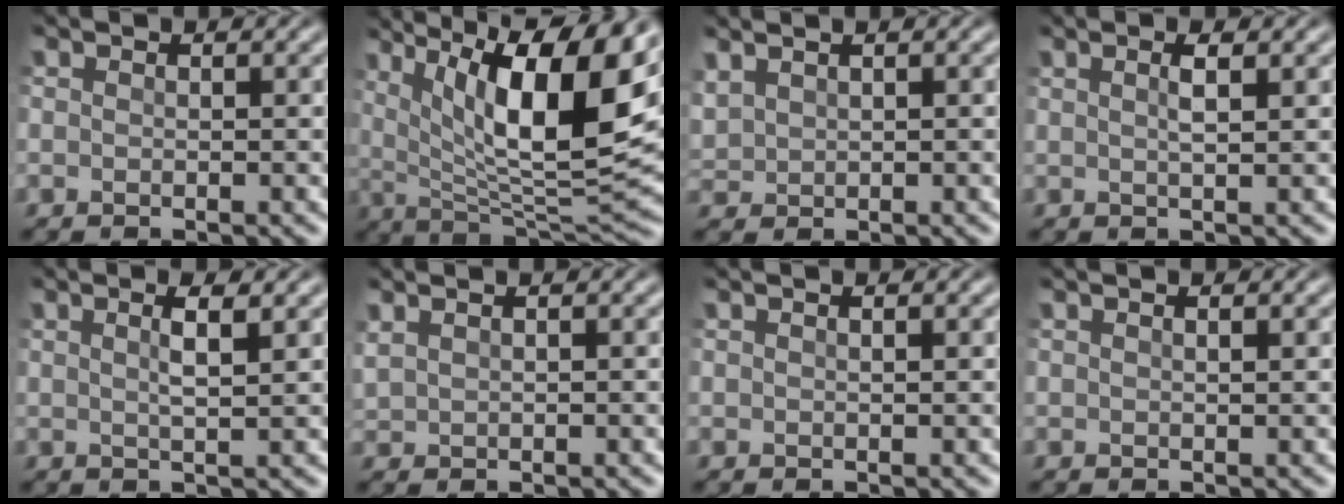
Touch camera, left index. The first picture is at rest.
{"total": 14.0, "force": [5.1, 4.3, 12.3], "torque": [-0.203, -0.005, 0.088]}
{"total": 1.6, "force": [1.2, 0.9, 0.6], "torque": [-0.022, 0.006, 0.030]}
{"total": 1.7, "force": [0.6, 0.4, 1.5], "torque": [-0.024, 0.005, 0.007]}
{"total": 2.5, "force": [1.0, 0.6, 2.2], "torque": [-0.031, 0.005, 0.012]}
{"total": 1.2, "force": [1.1, 0.3, 0.5], "torque": [-0.019, 0.004, 0.026]}
{"total": 0.8, "force": [0.6, 0.2, 0.5], "torque": [-0.008, -0.001, 0.003]}
{"total": 1.2, "force": [0.8, 0.4, 0.8], "torque": [-0.008, 0.001, 0.003]}